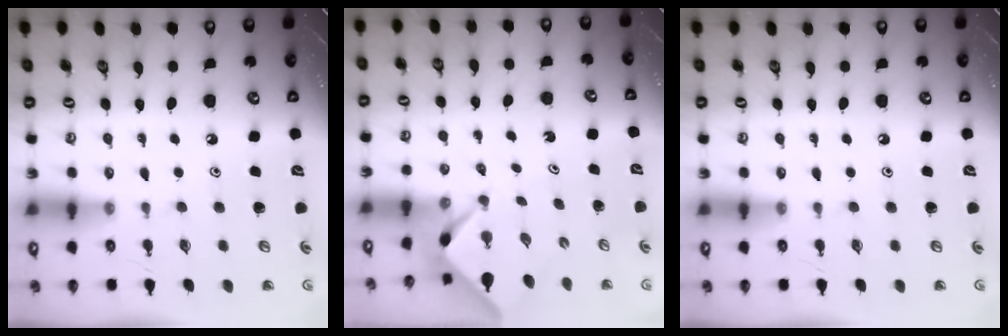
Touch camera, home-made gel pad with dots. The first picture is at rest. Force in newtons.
{"total": 2.2, "press": 2.2, "slide": 0.1}
{"total": 0.0}